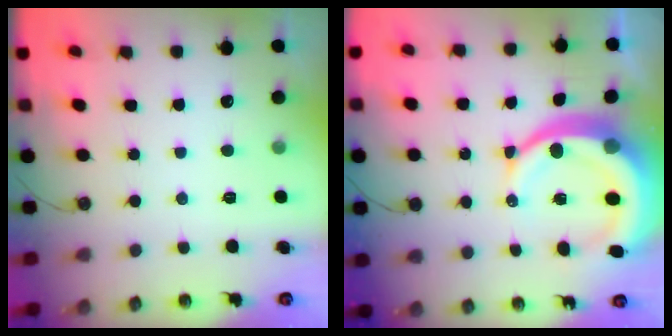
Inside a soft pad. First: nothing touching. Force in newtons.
{"total": 16.9, "press": 16.8, "slide": 1.9}